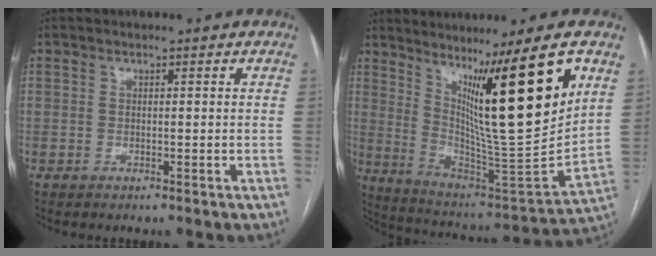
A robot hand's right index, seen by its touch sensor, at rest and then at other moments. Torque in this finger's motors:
{"motor_torque": [1.36, 0.78, 1.05, 0.21]}